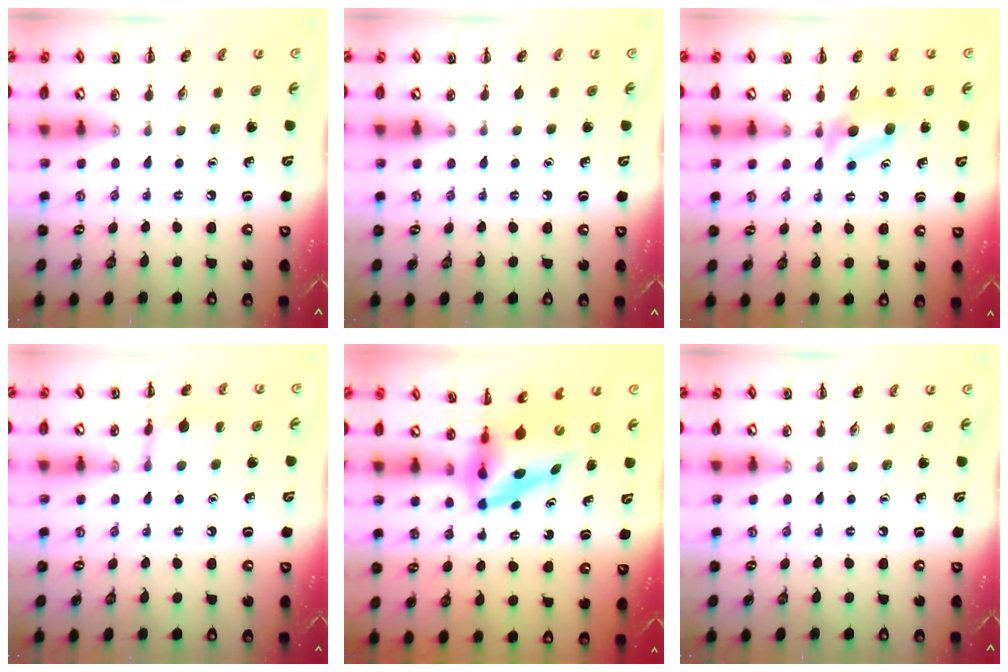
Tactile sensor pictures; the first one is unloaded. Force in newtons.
{"total": 0.0}
{"total": 4.1, "press": 3.7, "slide": 1.6}
{"total": 8.7, "press": 8.7, "slide": 1.0}
{"total": 5.0, "press": 4.8, "slide": 1.3}
{"total": 0.0}